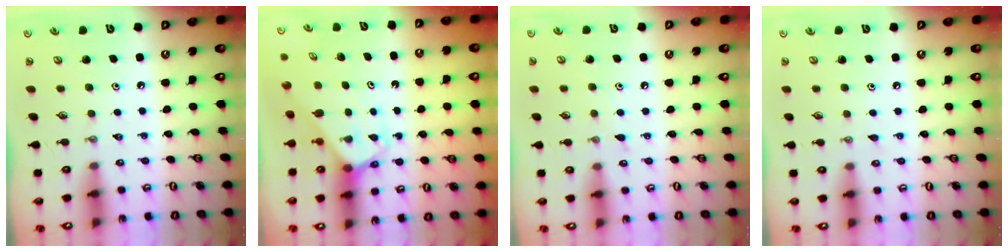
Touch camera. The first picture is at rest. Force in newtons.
{"total": 2.7, "press": 2.7, "slide": 0.2}
{"total": 4.0, "press": 3.9, "slide": 0.4}
{"total": 3.3, "press": 3.3, "slide": 0.4}